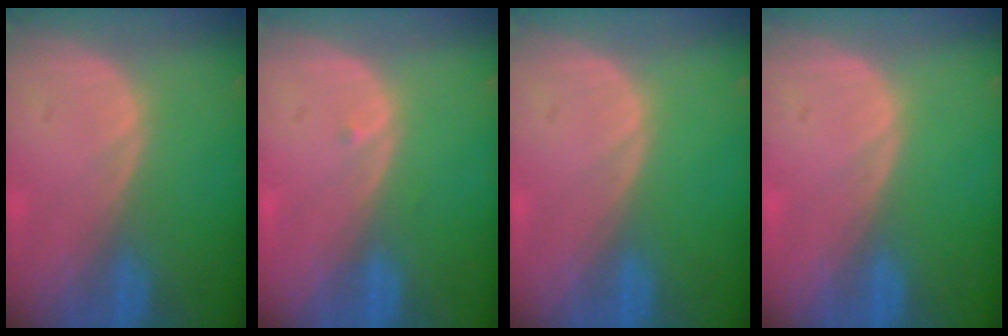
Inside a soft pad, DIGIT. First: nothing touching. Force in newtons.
{"total": 0.5, "press": 0.4, "slide": 0.3}
{"total": 0.0}
{"total": 0.0}